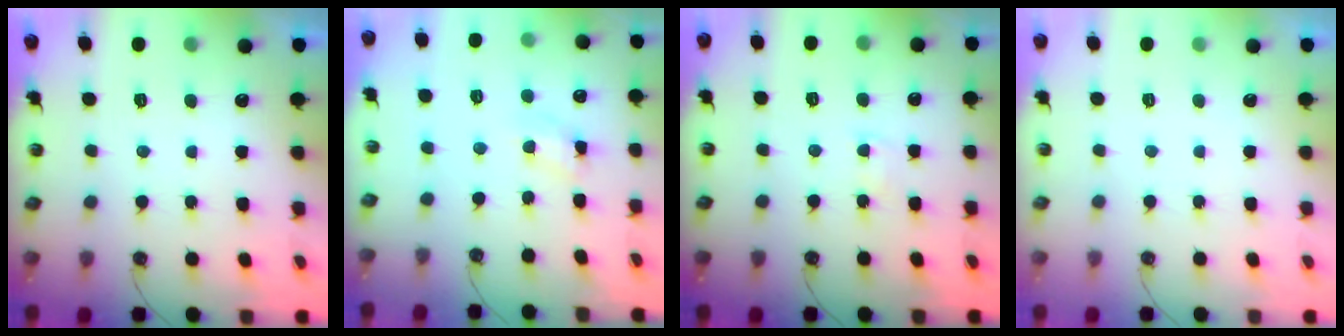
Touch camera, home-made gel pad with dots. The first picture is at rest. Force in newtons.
{"total": 5.7, "press": 5.7, "slide": 0.4}
{"total": 1.7, "press": 1.6, "slide": 0.3}
{"total": 0.0}